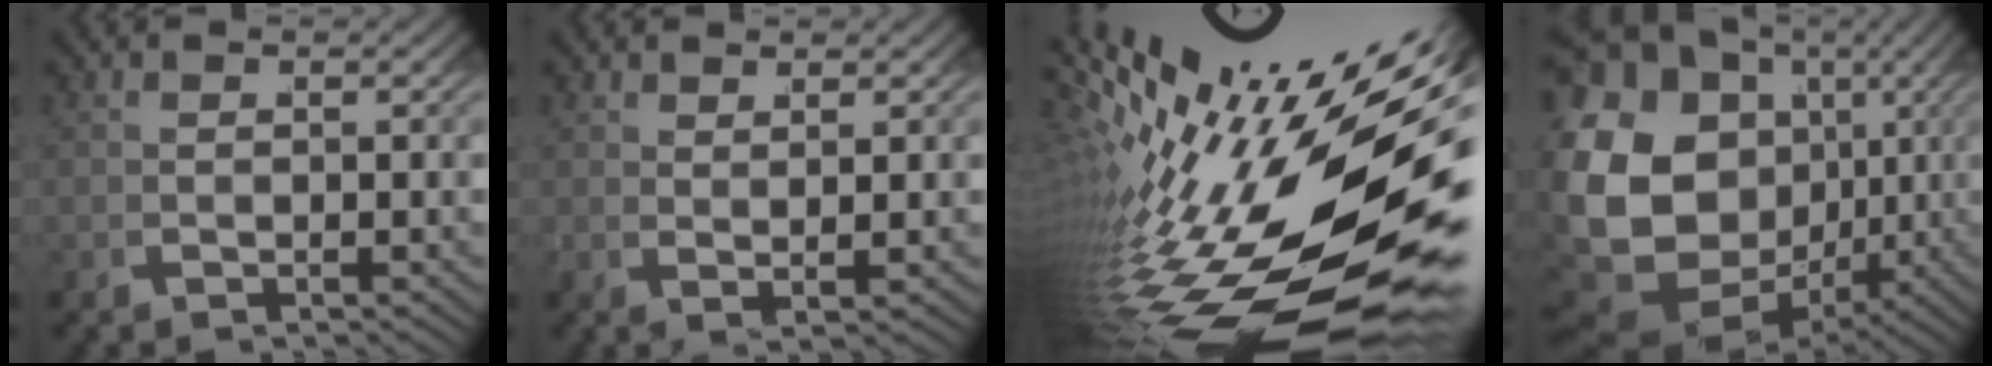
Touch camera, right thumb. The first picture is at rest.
{"total": 2.0, "force": [1.8, -0.4, 0.7], "torque": [-0.008, 0.003, 0.037]}
{"total": 19.5, "force": [-0.1, 9.0, 17.3], "torque": [-0.257, -0.015, 0.024]}
{"total": 20.9, "force": [0.3, 16.5, 12.8], "torque": [-0.298, -0.047, 0.020]}